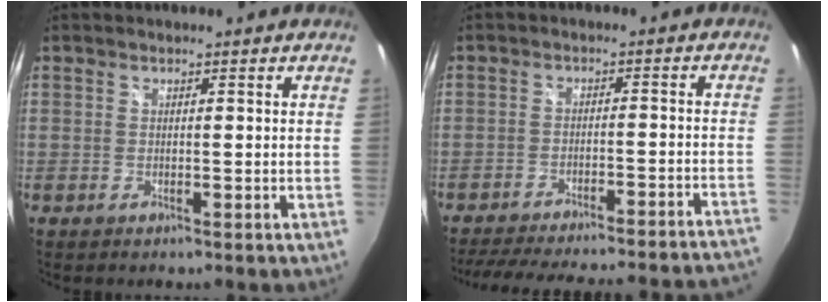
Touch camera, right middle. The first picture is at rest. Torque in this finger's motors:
{"motor_torque": [1.09, -1.04, 0.39, 0.09]}